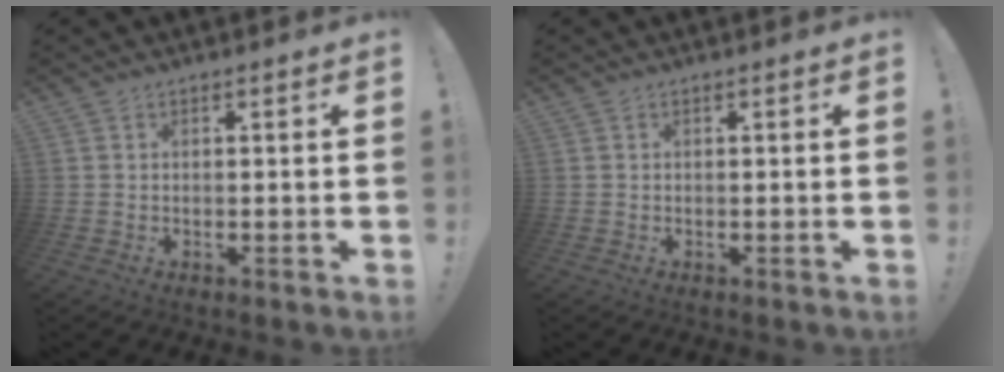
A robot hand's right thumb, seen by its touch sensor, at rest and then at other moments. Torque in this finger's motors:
{"motor_torque": [0.13, 0.00, -0.30, -0.03, 0.00]}